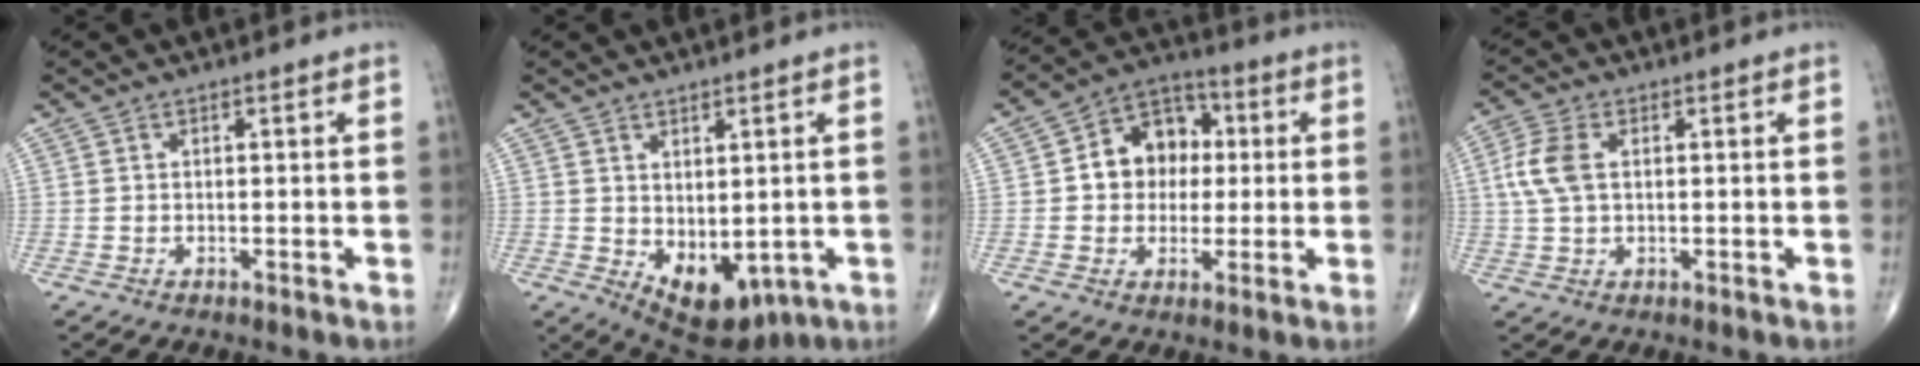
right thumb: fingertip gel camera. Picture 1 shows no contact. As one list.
[{"total": 9.5, "force": [-1.5, 5.3, 7.6], "torque": [-0.087, -0.008, 0.005]}, {"total": 11.2, "force": [1.0, 9.0, 6.6], "torque": [-0.053, 0.022, 0.007]}, {"total": 6.4, "force": [1.1, 3.7, 5.1], "torque": [-0.127, 0.011, 0.019]}]